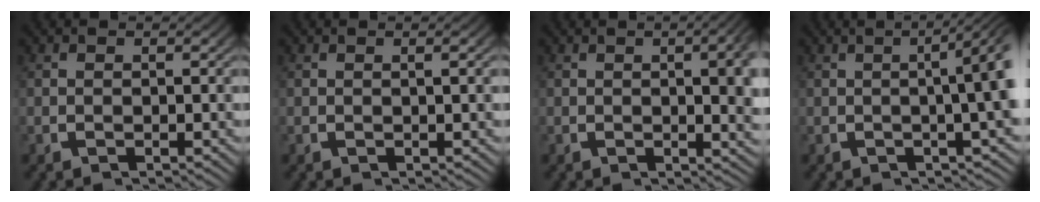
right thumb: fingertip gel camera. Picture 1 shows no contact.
{"total": 0.8, "force": [0.1, -0.1, 0.8], "torque": [-0.011, 0.004, 0.004]}
{"total": 5.0, "force": [0.4, 1.8, 4.6], "torque": [-0.045, -0.001, 0.007]}
{"total": 6.2, "force": [0.9, 1.9, 5.8], "torque": [-0.065, 0.017, 0.005]}